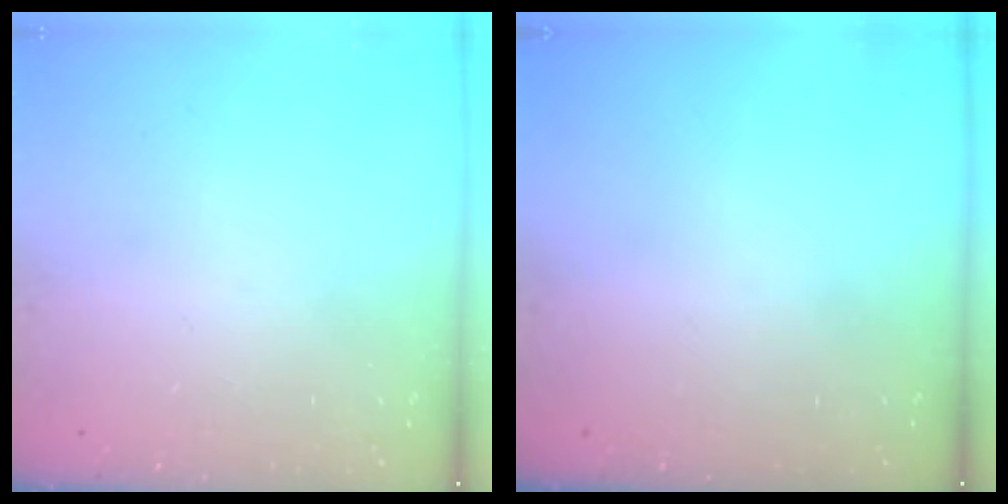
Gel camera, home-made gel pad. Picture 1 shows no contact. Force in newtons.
{"total": 0.0}